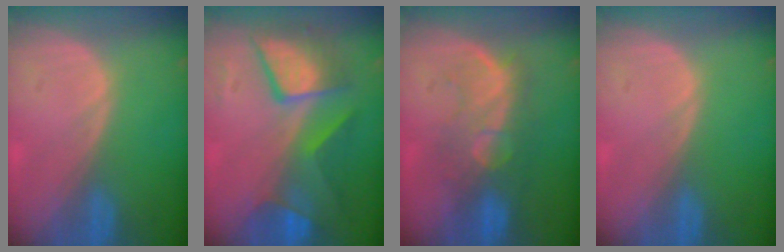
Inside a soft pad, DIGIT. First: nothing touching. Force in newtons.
{"total": 9.2, "press": 9.2, "slide": 0.6}
{"total": 9.0, "press": 8.3, "slide": 3.4}
{"total": 0.0}